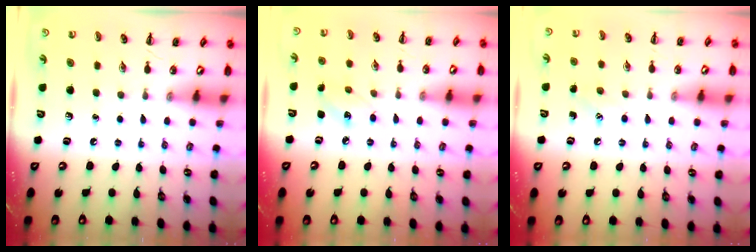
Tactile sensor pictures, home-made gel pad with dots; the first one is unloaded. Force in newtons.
{"total": 5.1, "press": 4.9, "slide": 1.3}
{"total": 6.0, "press": 5.8, "slide": 1.7}